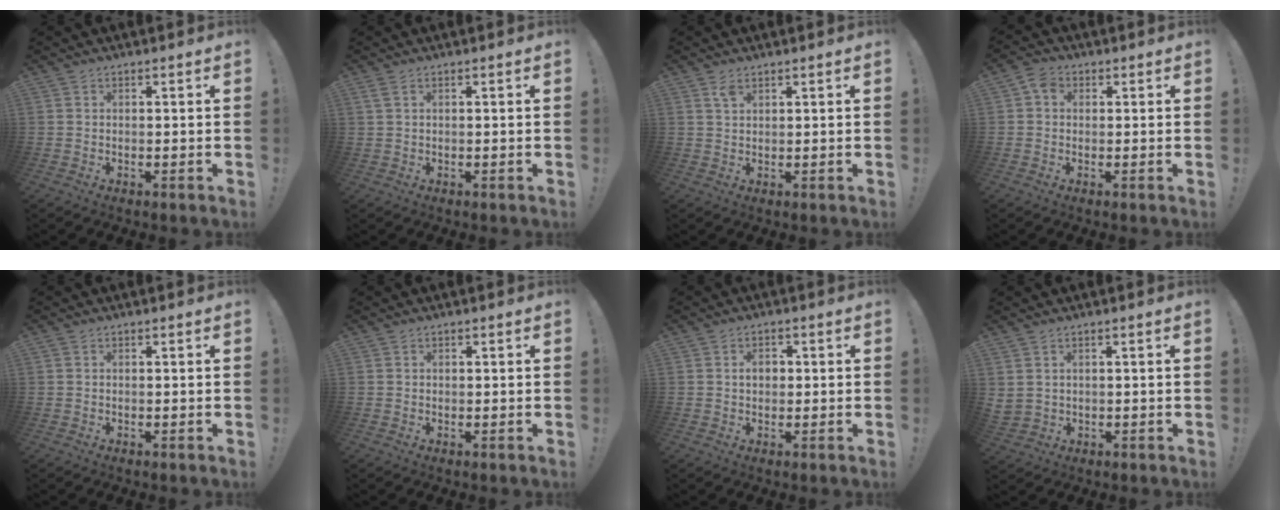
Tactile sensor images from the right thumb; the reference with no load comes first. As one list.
[{"total": 1.6, "force": [0.8, 0.4, 1.3], "torque": [-0.025, 0.001, 0.016]}, {"total": 2.6, "force": [1.5, 1.2, 1.8], "torque": [-0.030, -0.002, 0.026]}, {"total": 3.7, "force": [0.4, 2.8, 2.4], "torque": [-0.051, 0.011, 0.010]}, {"total": 0.0}, {"total": 0.7, "force": [-0.2, 0.6, 0.3], "torque": [-0.011, 0.006, -0.003]}, {"total": 3.4, "force": [0.1, 2.4, 2.3], "torque": [-0.039, 0.006, -0.002]}, {"total": 2.5, "force": [1.5, 1.8, 0.8], "torque": [-0.012, -0.007, 0.028]}]